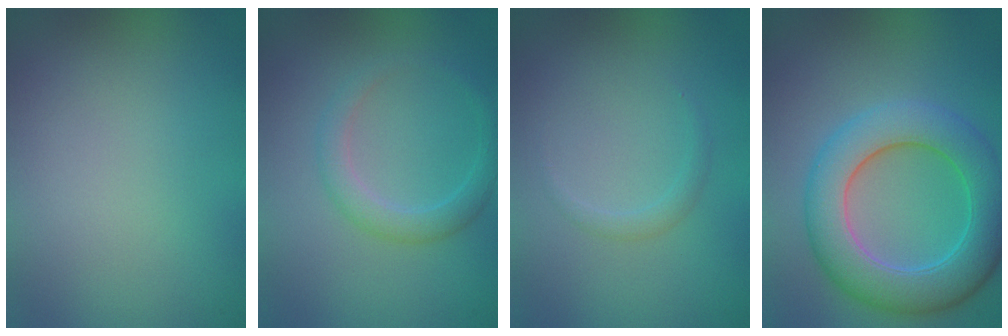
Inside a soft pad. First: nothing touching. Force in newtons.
{"total": 2.2, "press": 2.2, "slide": 0.1}
{"total": 0.9, "press": 0.9, "slide": 0.0}
{"total": 7.8, "press": 7.8, "slide": 0.4}